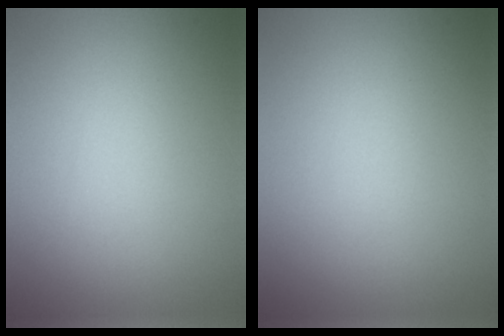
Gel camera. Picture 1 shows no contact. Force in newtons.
{"total": 0.0}